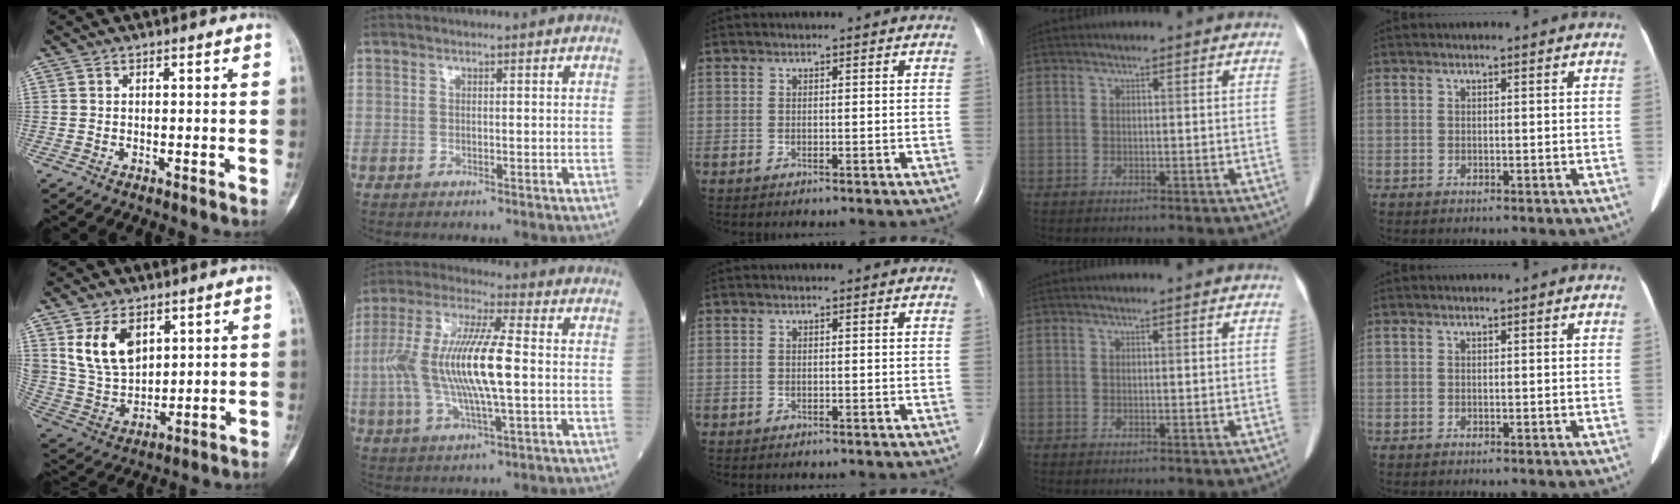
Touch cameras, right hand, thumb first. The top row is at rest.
{"thumb": {"total": 11.8, "force": [5.4, 7.5, 7.3], "torque": [-0.116, -0.024, 0.123]}, "index": {"total": 15.2, "force": [-0.6, 2.7, 14.9], "torque": [-0.309, 0.008, -0.014]}}